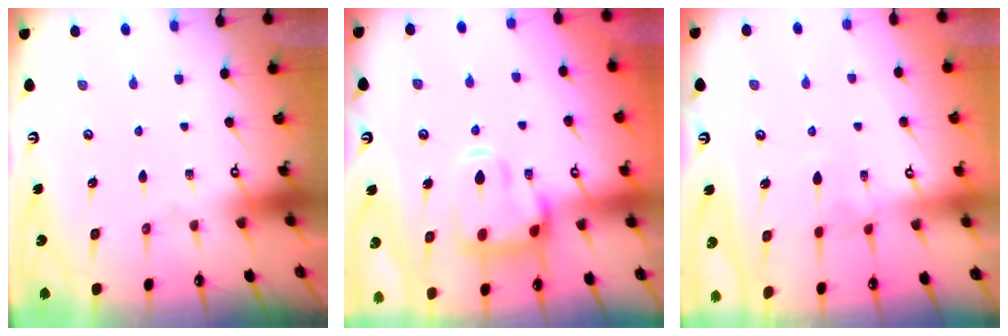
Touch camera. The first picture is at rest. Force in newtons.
{"total": 7.4, "press": 7.2, "slide": 1.7}
{"total": 1.2, "press": 1.1, "slide": 0.5}